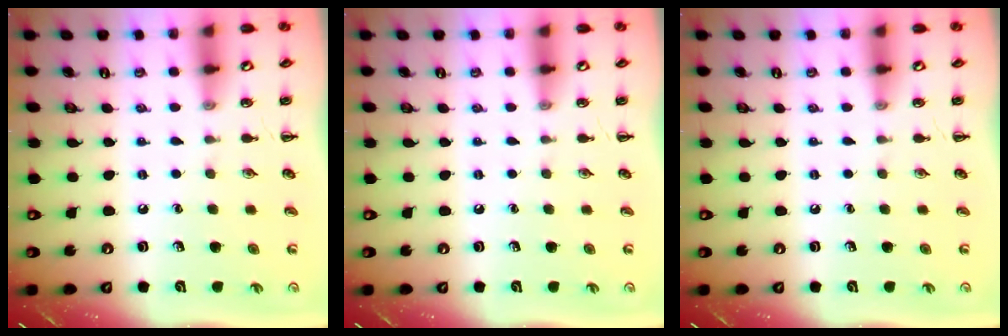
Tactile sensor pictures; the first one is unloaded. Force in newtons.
{"total": 0.0}
{"total": 0.0}